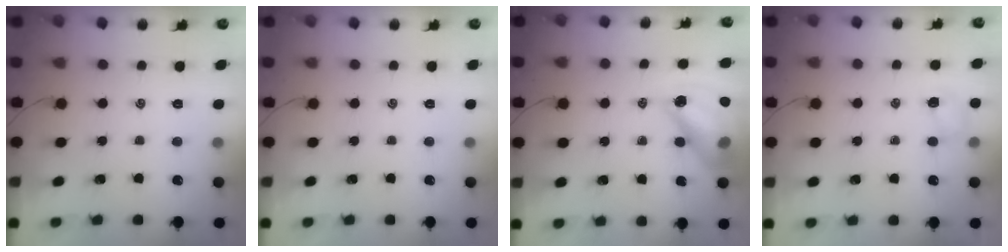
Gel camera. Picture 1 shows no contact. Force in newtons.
{"total": 0.0}
{"total": 15.3, "press": 14.8, "slide": 4.0}
{"total": 4.9, "press": 4.7, "slide": 1.3}